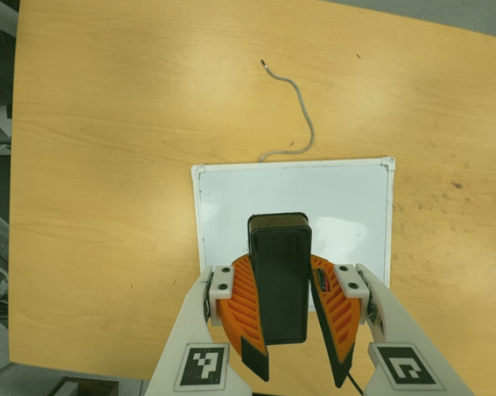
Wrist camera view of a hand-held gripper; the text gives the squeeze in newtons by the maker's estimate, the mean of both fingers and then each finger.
{"total": 10.1, "left": 9.8, "right": 10.4}